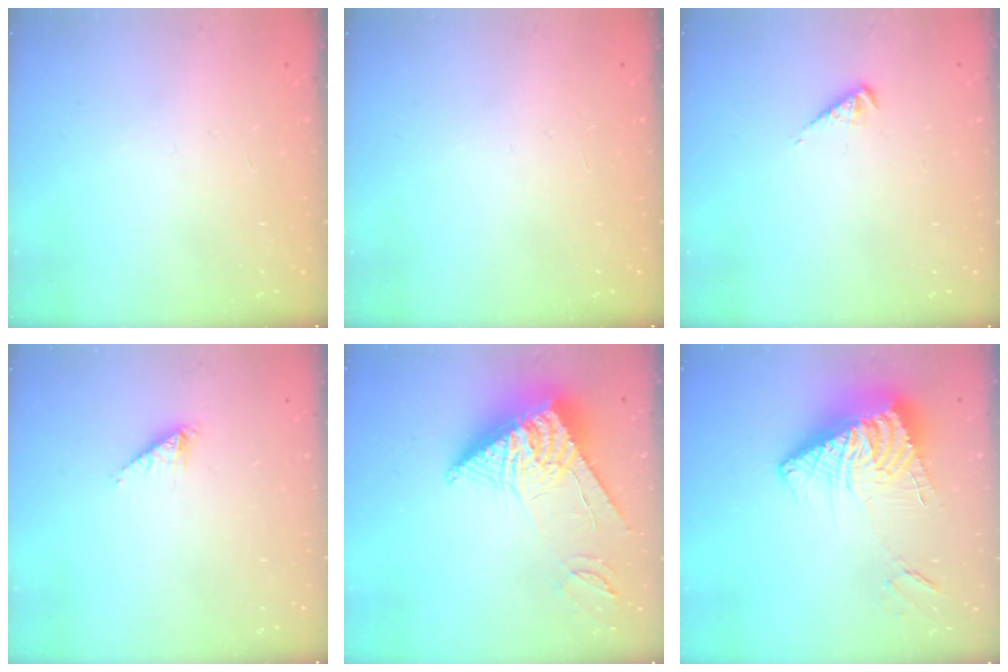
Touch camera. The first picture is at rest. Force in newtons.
{"total": 0.0}
{"total": 3.3, "press": 3.3, "slide": 0.5}
{"total": 2.2, "press": 2.2, "slide": 0.3}
{"total": 17.0, "press": 16.9, "slide": 1.4}
{"total": 16.3, "press": 16.2, "slide": 1.8}